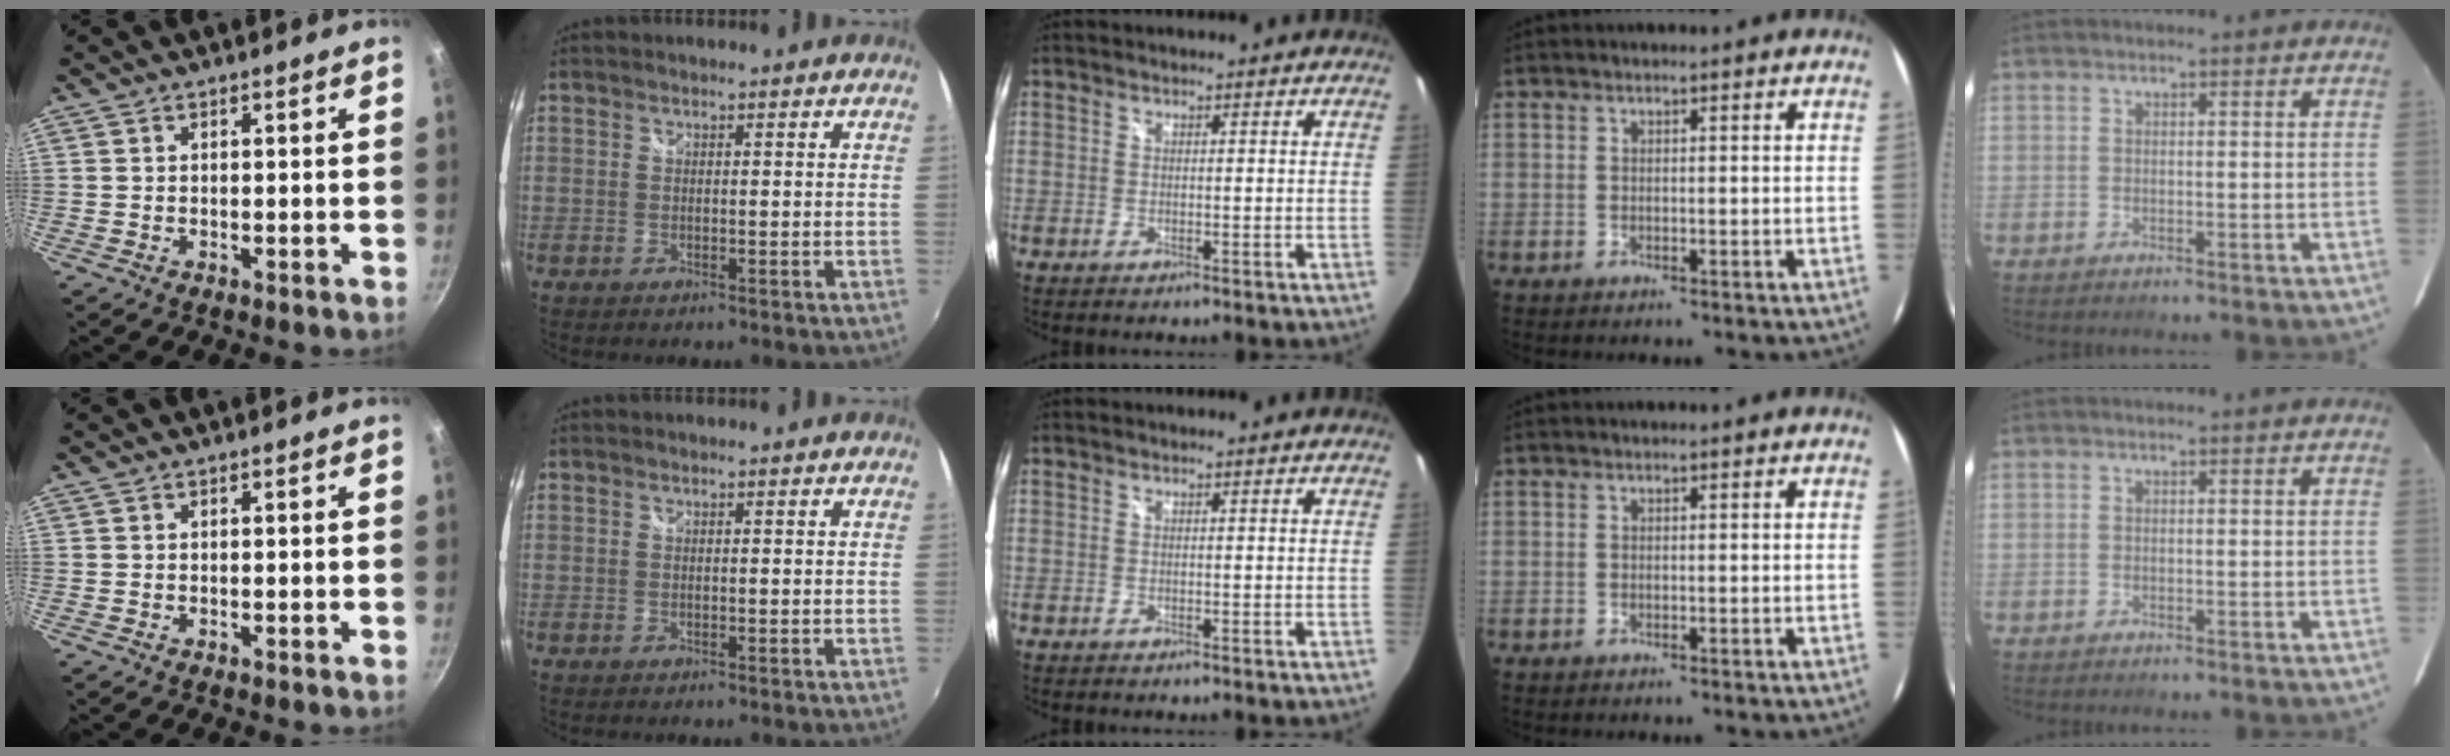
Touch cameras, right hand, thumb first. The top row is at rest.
{}